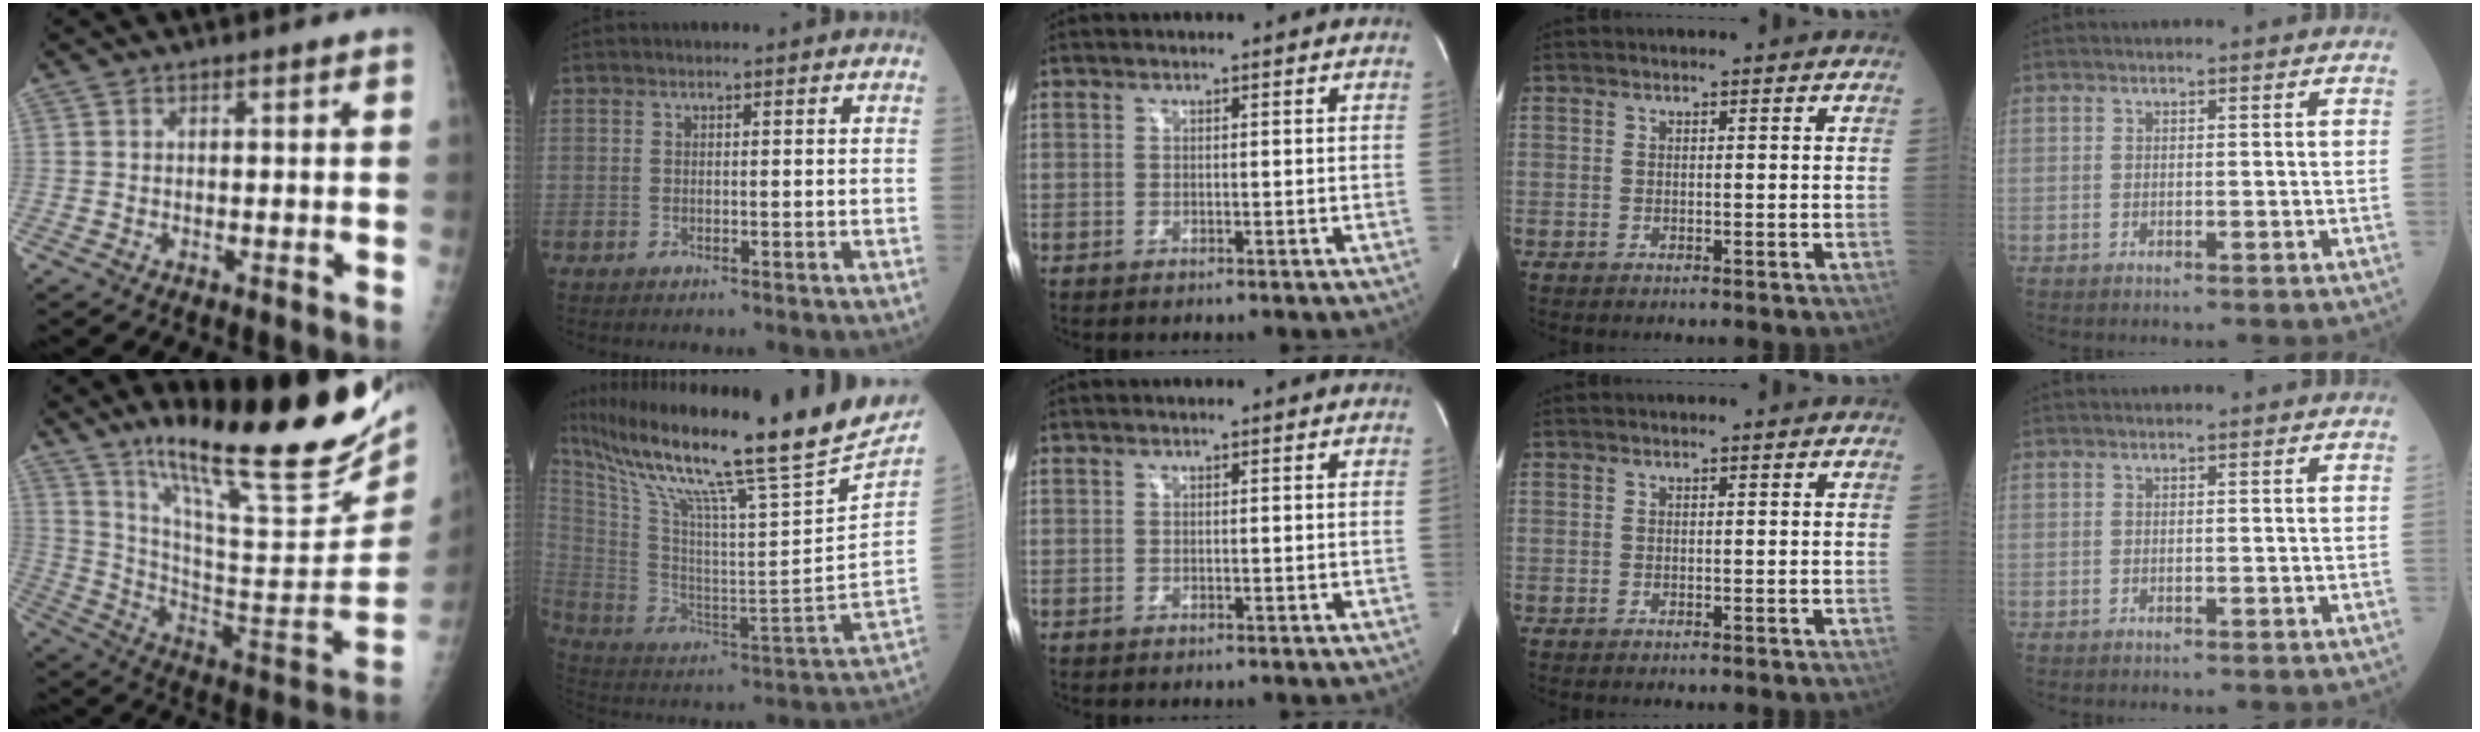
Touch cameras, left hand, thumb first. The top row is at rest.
{"thumb": {"total": 31.7, "force": [21.2, 6.9, 22.5], "torque": [-0.306, -0.092, 0.329]}, "index": {"total": 29.2, "force": [23.8, -0.8, 16.9], "torque": [-0.310, -0.080, 0.363]}}